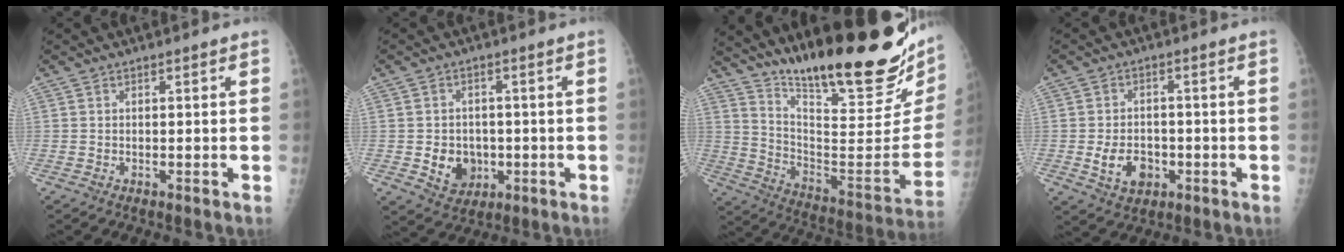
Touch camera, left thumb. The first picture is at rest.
{"total": 6.9, "force": [-1.2, 5.8, 3.5], "torque": [-0.025, 0.004, -0.007]}
{"total": 31.6, "force": [22.6, 6.7, 21.0], "torque": [-0.289, -0.126, 0.344]}
{"total": 6.6, "force": [-1.8, 4.9, 4.0], "torque": [-0.054, 0.006, -0.021]}